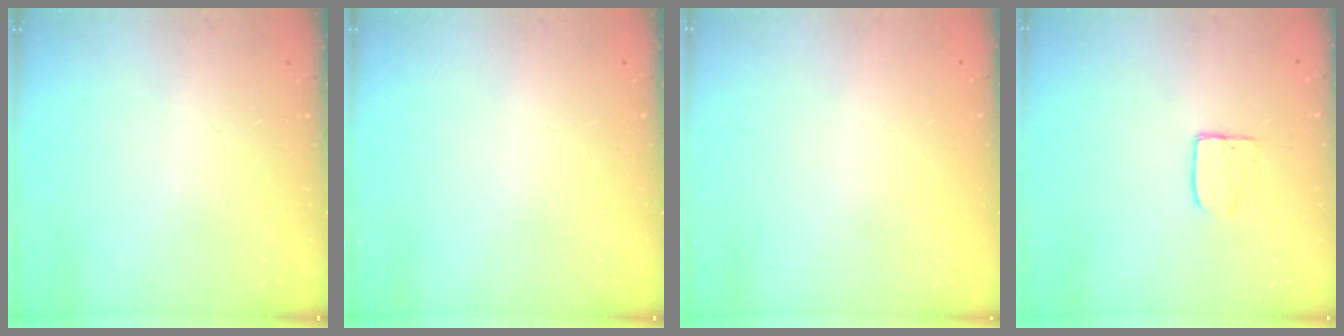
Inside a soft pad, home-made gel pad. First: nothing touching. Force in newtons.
{"total": 0.0}
{"total": 0.0}
{"total": 5.2, "press": 5.2, "slide": 0.5}